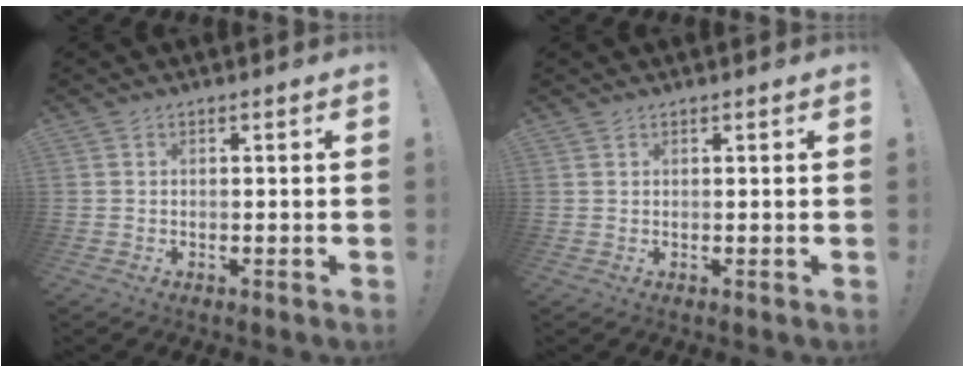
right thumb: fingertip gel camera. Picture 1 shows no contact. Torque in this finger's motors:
{"motor_torque": [-0.53, 0.53, 0.78, 0.80, 0.00]}